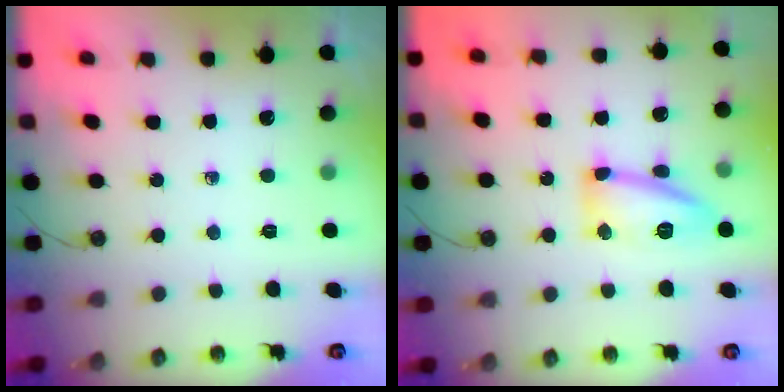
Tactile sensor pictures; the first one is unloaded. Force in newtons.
{"total": 15.2, "press": 15.1, "slide": 1.2}